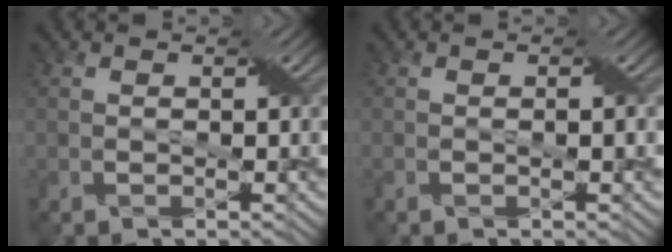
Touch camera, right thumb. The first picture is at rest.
{"total": 0.8, "force": [-0.2, 0.1, 0.7], "torque": [-0.013, 0.002, -0.002]}